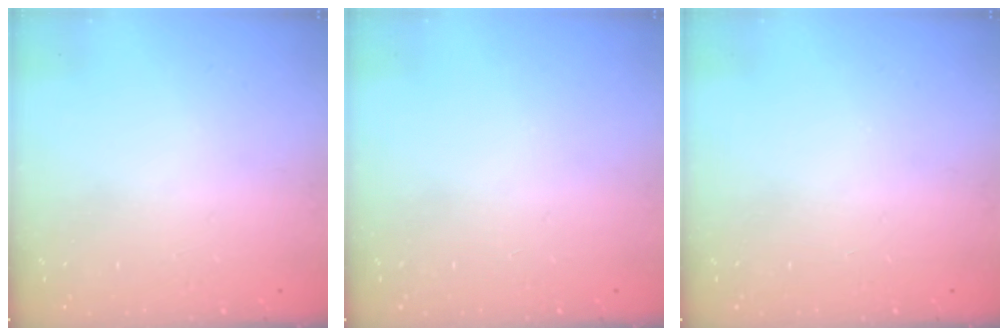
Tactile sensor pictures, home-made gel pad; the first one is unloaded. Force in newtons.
{"total": 0.0}
{"total": 0.0}